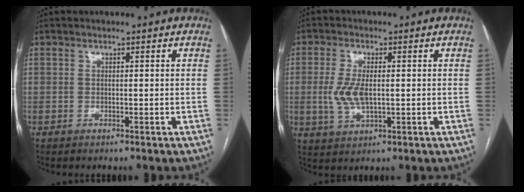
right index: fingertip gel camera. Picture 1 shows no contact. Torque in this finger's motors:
{"motor_torque": [0.27, 0.02, 0.43, 0.13]}